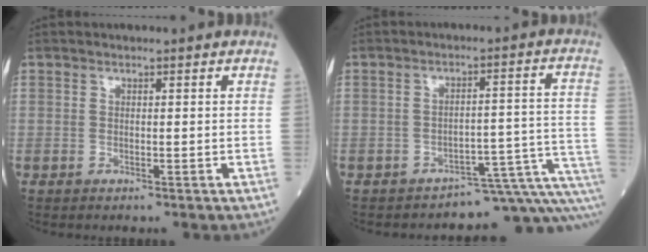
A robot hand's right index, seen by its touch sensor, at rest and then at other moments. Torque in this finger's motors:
{"motor_torque": [0.53, -0.60, -0.06, -0.07]}